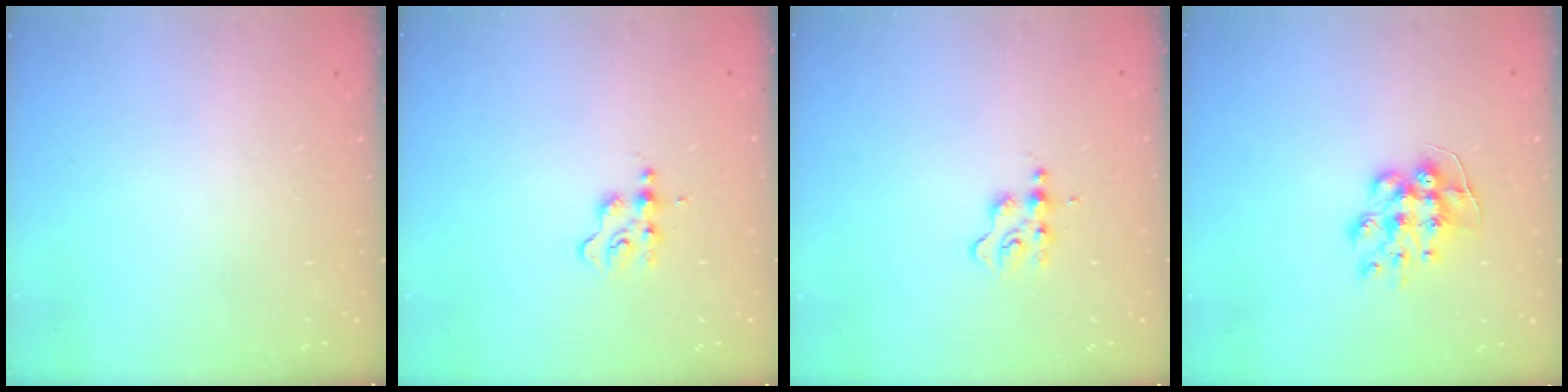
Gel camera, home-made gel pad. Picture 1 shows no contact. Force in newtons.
{"total": 2.4, "press": 2.4, "slide": 0.3}
{"total": 2.4, "press": 2.4, "slide": 0.3}
{"total": 10.4, "press": 10.4, "slide": 0.8}